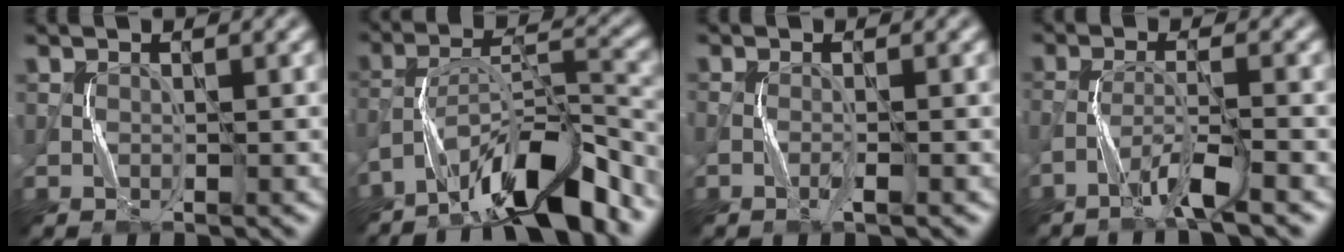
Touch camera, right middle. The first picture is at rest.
{"total": 9.4, "force": [-7.2, 1.8, 5.8], "torque": [-0.097, 0.010, -0.129]}
{"total": 1.2, "force": [-0.6, 0.2, 1.1], "torque": [-0.025, -0.001, -0.015]}
{"total": 3.6, "force": [-2.5, 0.1, 2.5], "torque": [-0.052, 0.006, -0.060]}